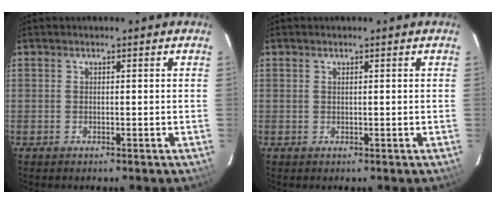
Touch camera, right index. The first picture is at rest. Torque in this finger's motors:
{"motor_torque": [-0.19, 0.20, 0.00, 0.00]}